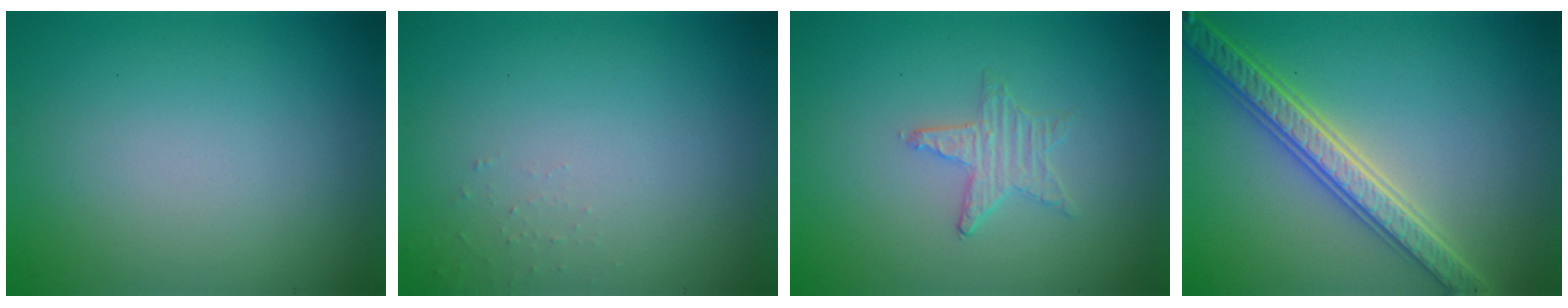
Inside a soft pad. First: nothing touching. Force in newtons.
{"total": 0.7, "press": 0.7, "slide": 0.1}
{"total": 0.9, "press": 0.9, "slide": 0.2}
{"total": 5.5, "press": 5.4, "slide": 1.1}